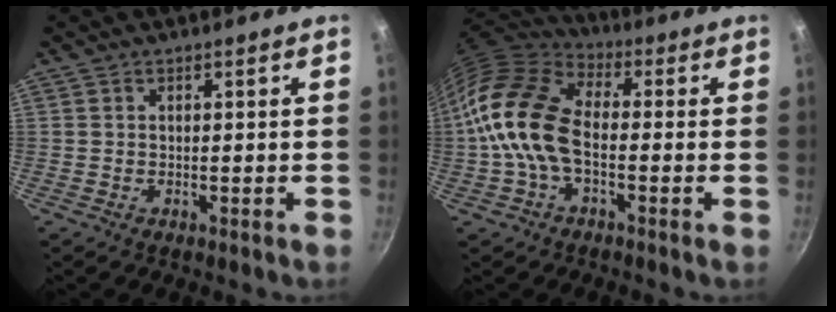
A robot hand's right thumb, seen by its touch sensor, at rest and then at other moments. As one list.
[{"total": 14.6, "force": [-1.7, 8.8, 11.5], "torque": [-0.207, 0.033, -0.053]}]